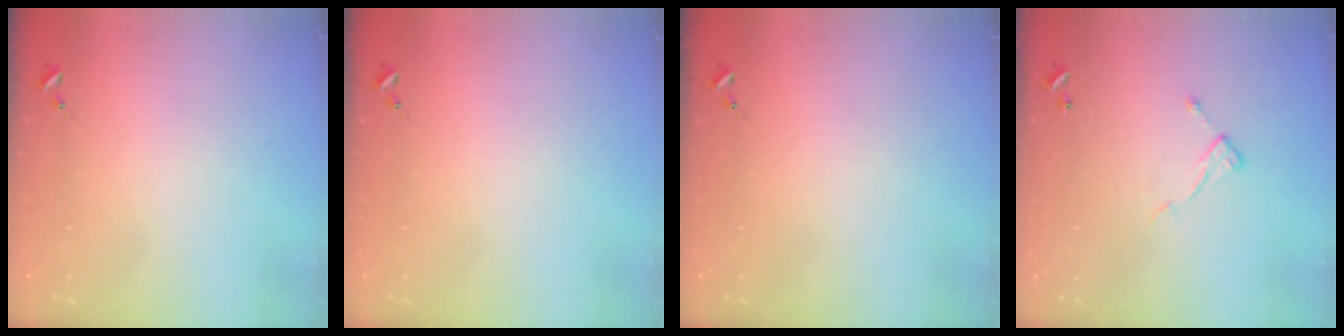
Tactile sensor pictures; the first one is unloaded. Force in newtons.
{"total": 0.0}
{"total": 0.0}
{"total": 7.3, "press": 7.3, "slide": 0.4}